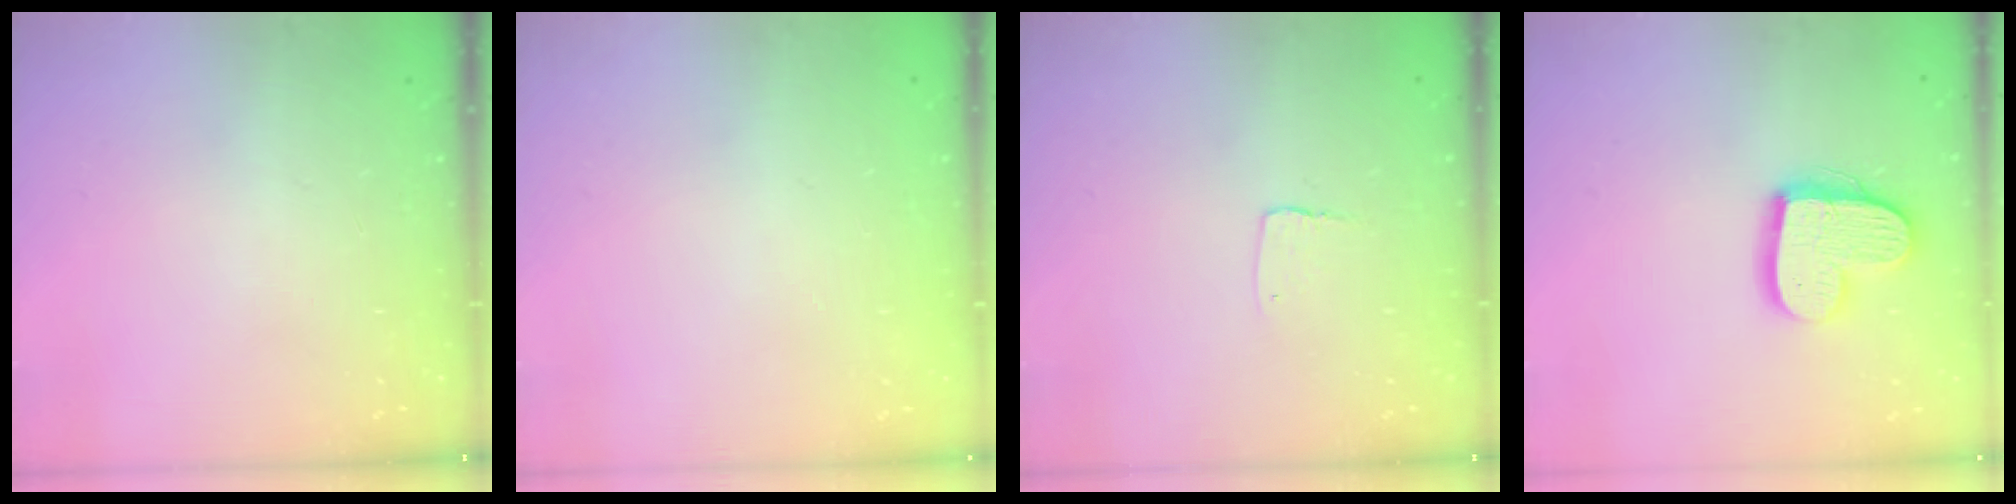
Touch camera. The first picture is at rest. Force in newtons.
{"total": 0.0}
{"total": 2.9, "press": 2.9, "slide": 0.2}
{"total": 13.9, "press": 13.9, "slide": 1.0}